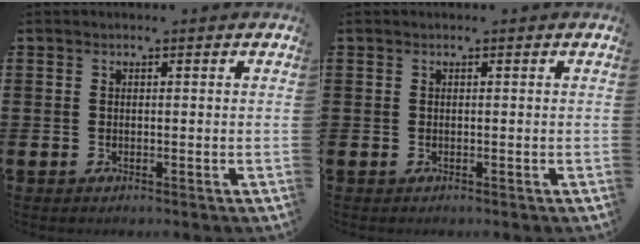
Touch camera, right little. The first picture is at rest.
{"total": 0.0}